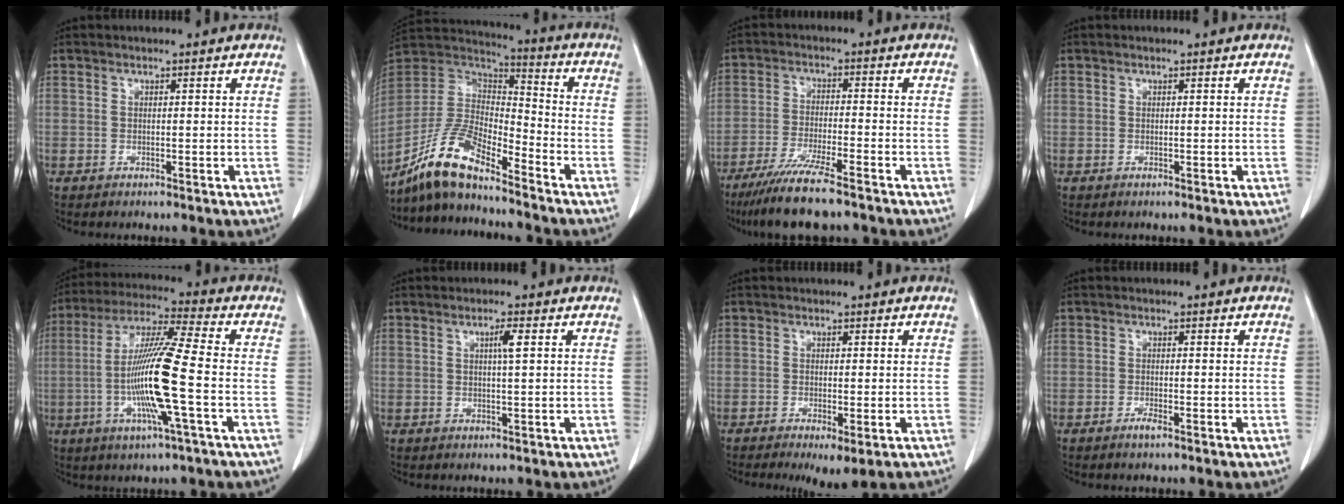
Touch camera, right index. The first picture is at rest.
{"total": 12.9, "force": [-10.1, 2.8, 7.4], "torque": [-0.153, 0.009, -0.193]}
{"total": 10.2, "force": [-8.0, 0.3, 6.3], "torque": [-0.107, -0.027, -0.134]}
{"total": 0.0}
{"total": 14.2, "force": [-2.8, -0.4, 13.9], "torque": [-0.277, -0.006, -0.062]}
{"total": 1.8, "force": [0.4, -0.4, 1.7], "torque": [-0.032, 0.000, 0.007]}
{"total": 4.5, "force": [-2.6, 1.1, 3.5], "torque": [-0.041, -0.012, -0.032]}
{"total": 1.4, "force": [-1.0, 0.1, 1.0], "torque": [-0.020, -0.001, -0.017]}